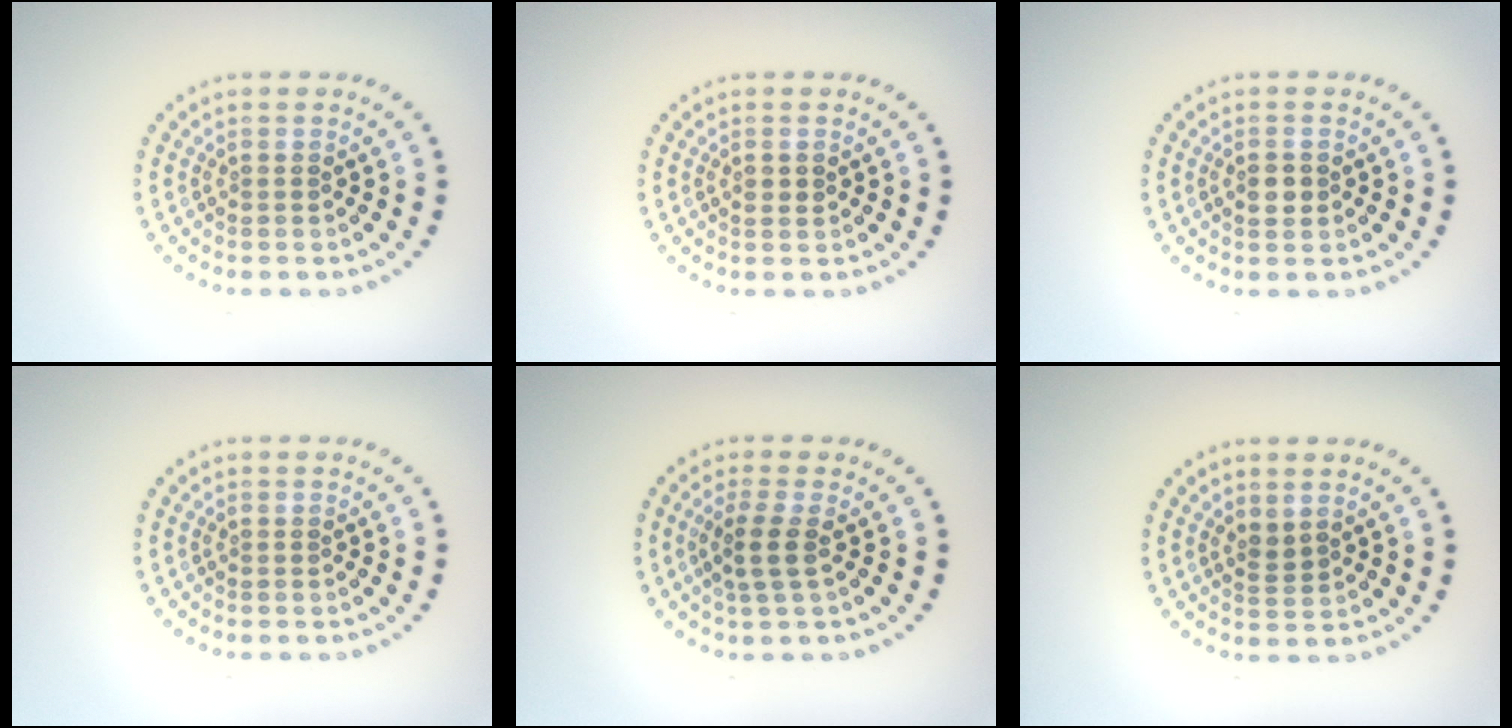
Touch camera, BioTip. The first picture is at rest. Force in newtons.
{"total": 0.9, "press": 0.9, "slide": 0.3}
{"total": 1.6, "press": 1.6, "slide": 0.3}
{"total": 0.0}
{"total": 2.3, "press": 1.8, "slide": 1.3}
{"total": 1.3, "press": 1.0, "slide": 0.8}